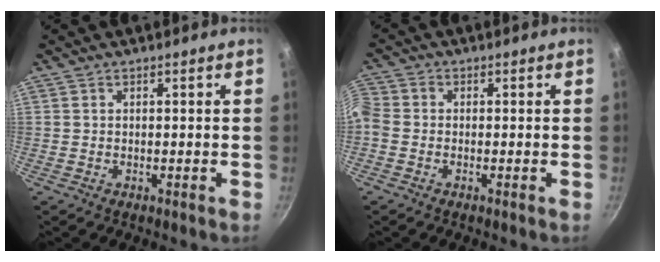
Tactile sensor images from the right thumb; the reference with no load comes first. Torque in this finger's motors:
{"motor_torque": [1.77, 2.64, 1.10, -0.81, 0.35]}